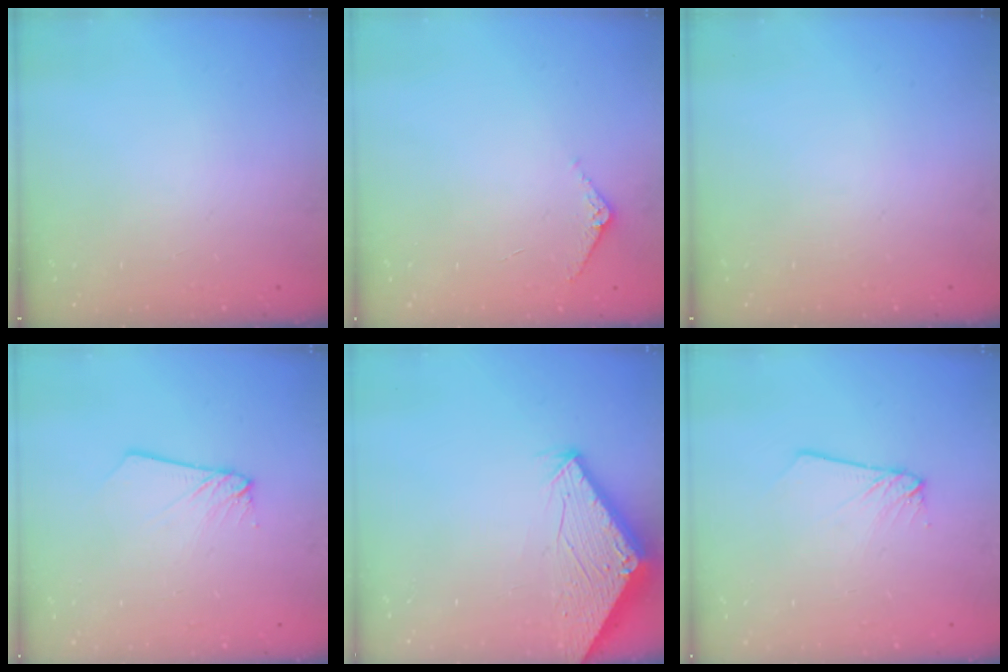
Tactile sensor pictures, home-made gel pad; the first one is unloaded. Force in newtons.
{"total": 3.7, "press": 3.7, "slide": 0.4}
{"total": 0.0}
{"total": 2.2, "press": 2.2, "slide": 0.2}
{"total": 2.9, "press": 2.9, "slide": 0.2}
{"total": 2.7, "press": 2.7, "slide": 0.2}